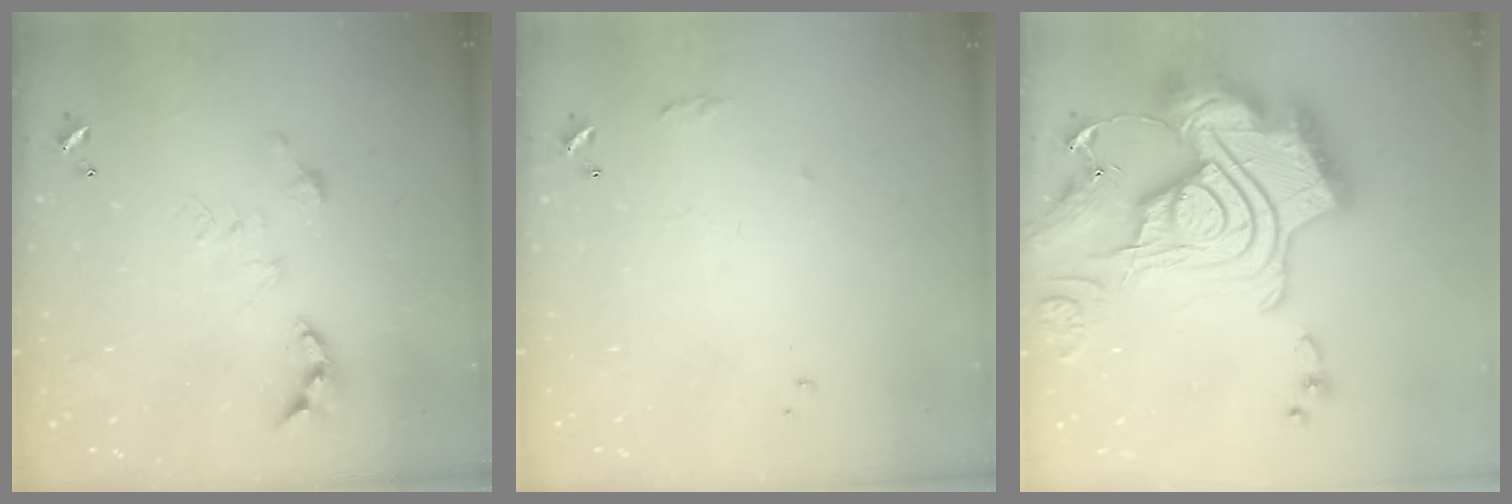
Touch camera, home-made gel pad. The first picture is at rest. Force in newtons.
{"total": 6.9, "press": 6.9, "slide": 0.9}
{"total": 3.6, "press": 2.8, "slide": 2.2}